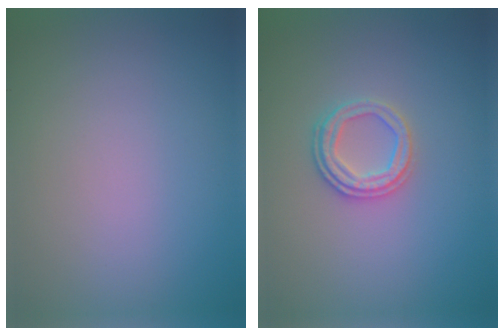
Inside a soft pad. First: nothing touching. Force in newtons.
{"total": 2.4, "press": 2.3, "slide": 0.7}